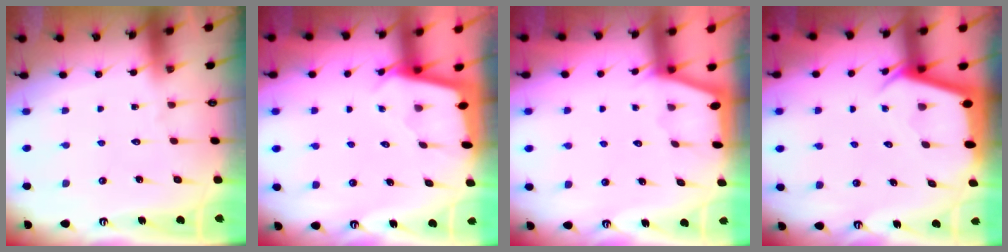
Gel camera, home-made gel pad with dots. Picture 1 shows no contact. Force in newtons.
{"total": 1.8, "press": 1.8, "slide": 0.2}
{"total": 1.2, "press": 1.2, "slide": 0.3}
{"total": 2.8, "press": 2.8, "slide": 0.2}